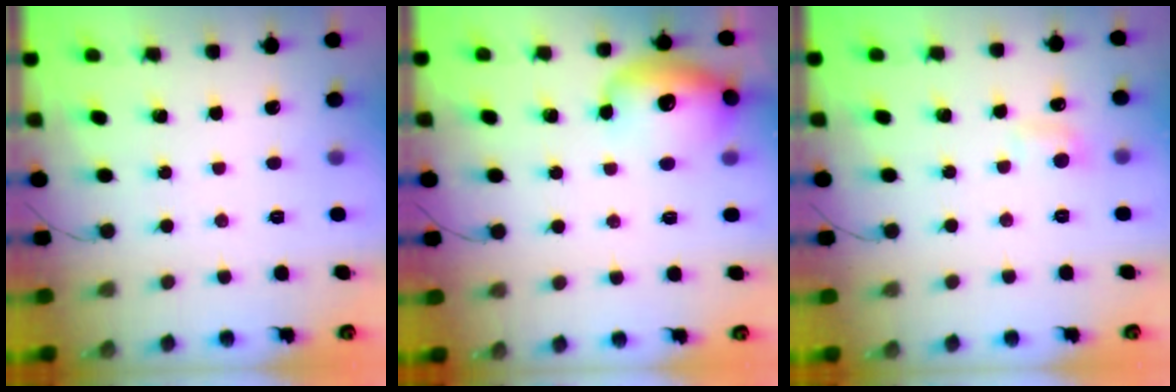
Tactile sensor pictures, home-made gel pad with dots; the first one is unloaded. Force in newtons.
{"total": 16.8, "press": 15.9, "slide": 5.5}
{"total": 5.1, "press": 4.8, "slide": 1.5}